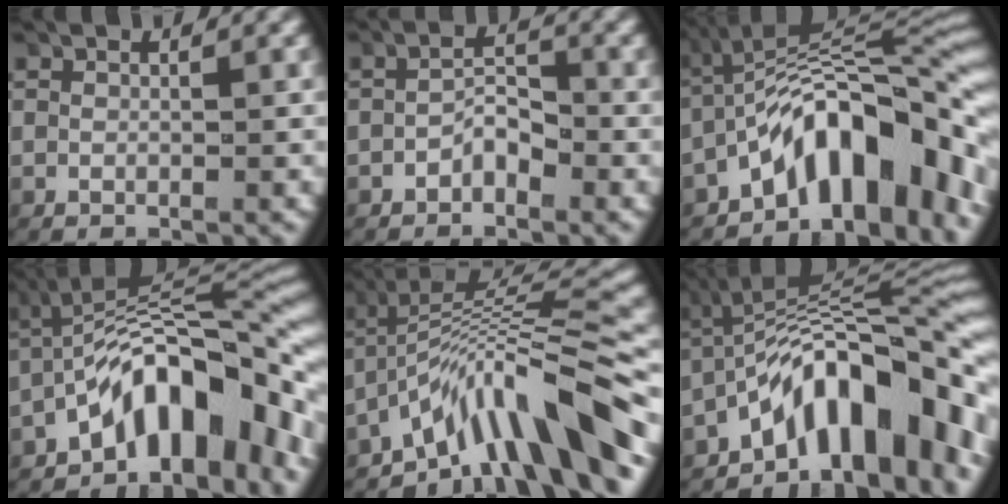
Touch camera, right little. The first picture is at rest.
{"total": 1.8, "force": [-1.2, 0.8, 1.2], "torque": [-0.020, -0.001, -0.022]}
{"total": 9.8, "force": [-2.6, 4.6, 8.3], "torque": [-0.132, 0.006, -0.036]}
{"total": 8.9, "force": [-2.4, 3.9, 7.7], "torque": [-0.123, 0.009, -0.034]}
{"total": 9.1, "force": [-2.9, 3.2, 8.0], "torque": [-0.132, 0.003, -0.041]}
{"total": 11.0, "force": [-2.8, 5.3, 9.3], "torque": [-0.147, 0.000, -0.036]}